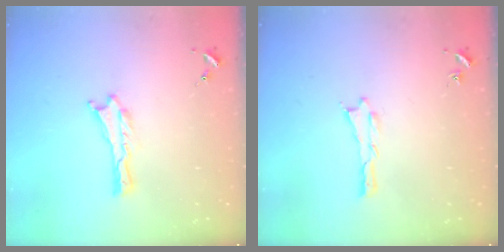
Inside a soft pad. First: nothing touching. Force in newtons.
{"total": 0.0}